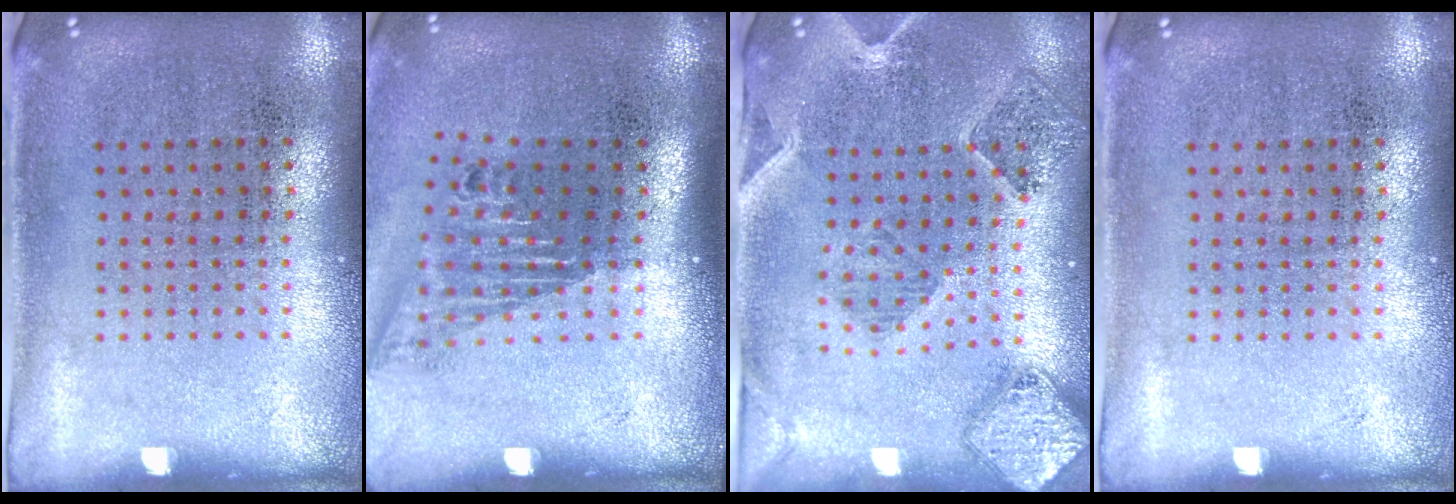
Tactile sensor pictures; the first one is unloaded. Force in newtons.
{"total": 1.6, "press": 1.2, "slide": 1.1}
{"total": 1.5, "press": 1.4, "slide": 0.4}
{"total": 0.0}